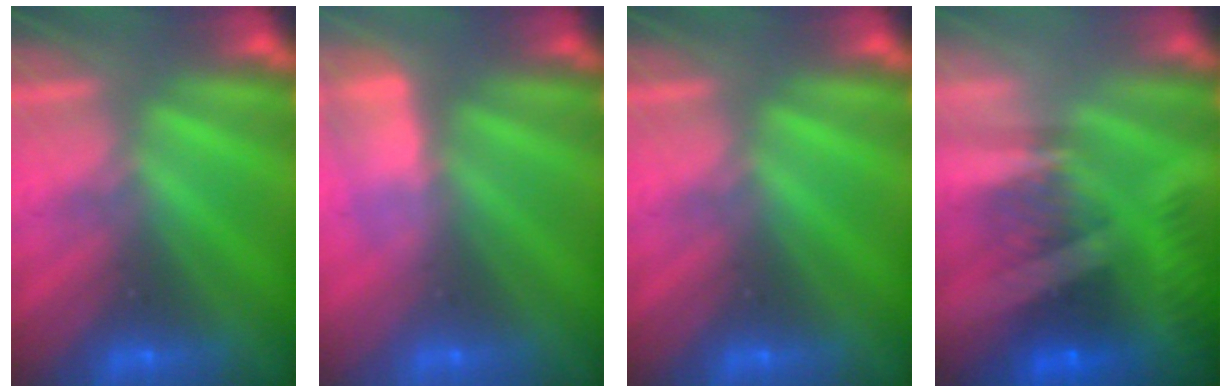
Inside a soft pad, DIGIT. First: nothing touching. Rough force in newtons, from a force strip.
{"total": 3.0}
{"total": 0.0}
{"total": 9.6}